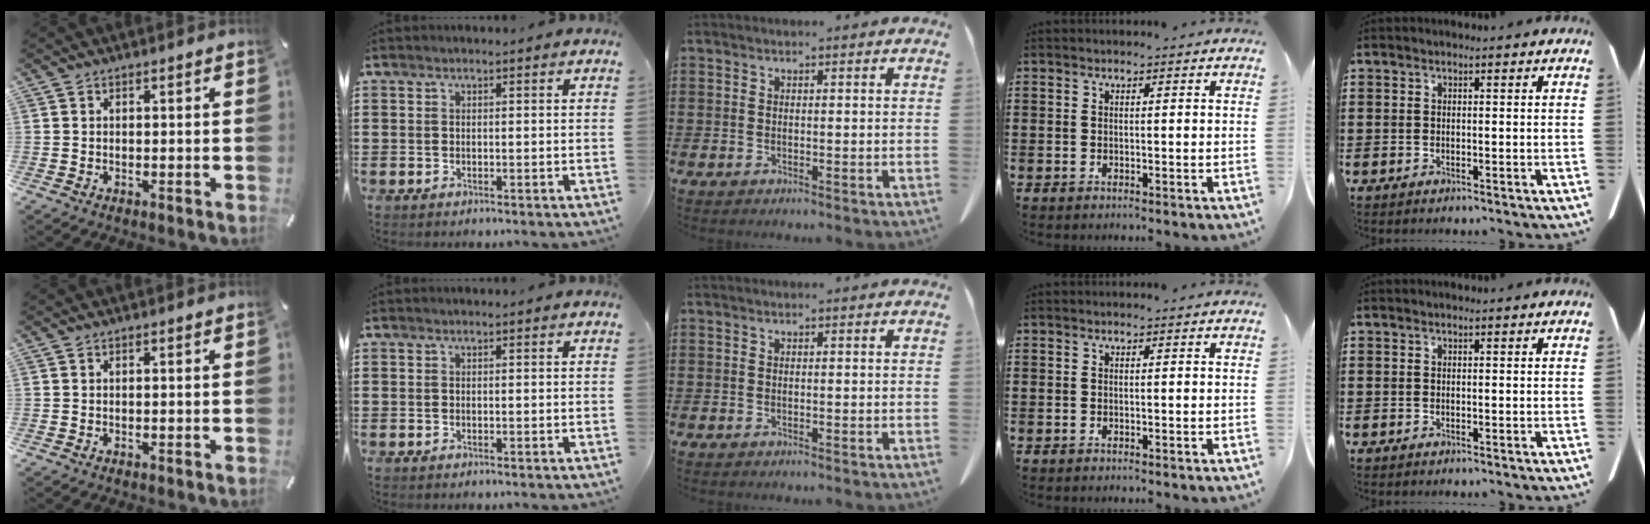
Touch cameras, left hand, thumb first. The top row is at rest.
{}